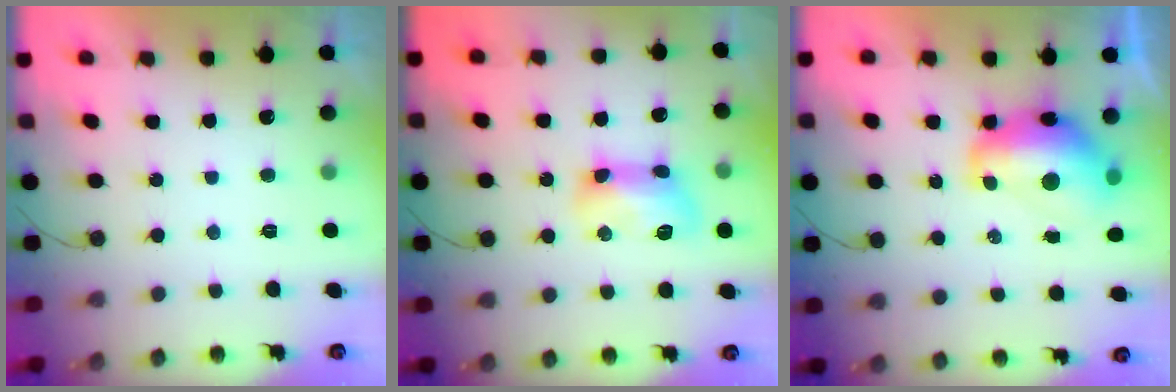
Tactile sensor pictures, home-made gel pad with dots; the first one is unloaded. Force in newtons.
{"total": 10.5, "press": 10.5, "slide": 1.3}
{"total": 13.6, "press": 13.5, "slide": 1.3}